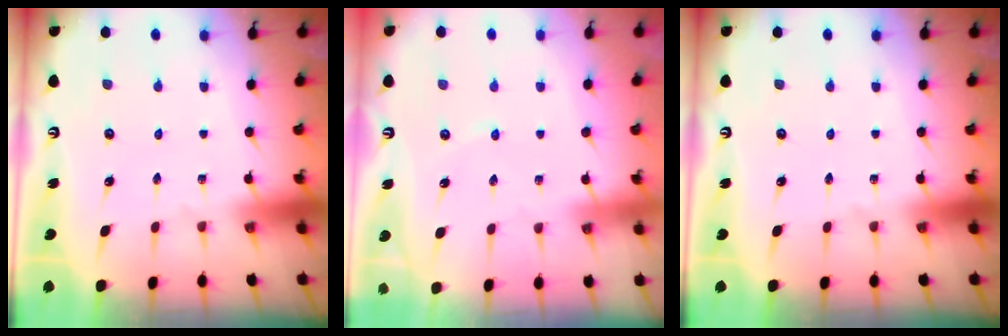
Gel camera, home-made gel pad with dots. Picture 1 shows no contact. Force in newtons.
{"total": 1.6, "press": 1.6, "slide": 0.2}
{"total": 0.0}